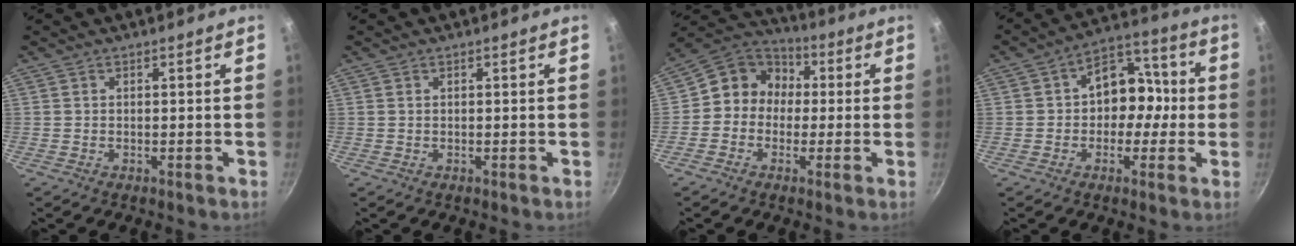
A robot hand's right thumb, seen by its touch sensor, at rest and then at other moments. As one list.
[{"total": 0.0}, {"total": 9.8, "force": [0.3, 8.8, 4.3], "torque": [-0.031, 0.026, -0.022]}, {"total": 11.2, "force": [-0.3, 8.7, 7.0], "torque": [-0.031, 0.036, -0.020]}]